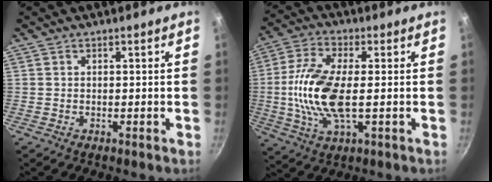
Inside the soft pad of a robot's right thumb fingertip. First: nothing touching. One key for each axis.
{"total": 13.5, "fx": -0.5, "fy": 5.8, "fz": 12.2, "tx": -0.257, "ty": 0.008, "tz": -0.017}